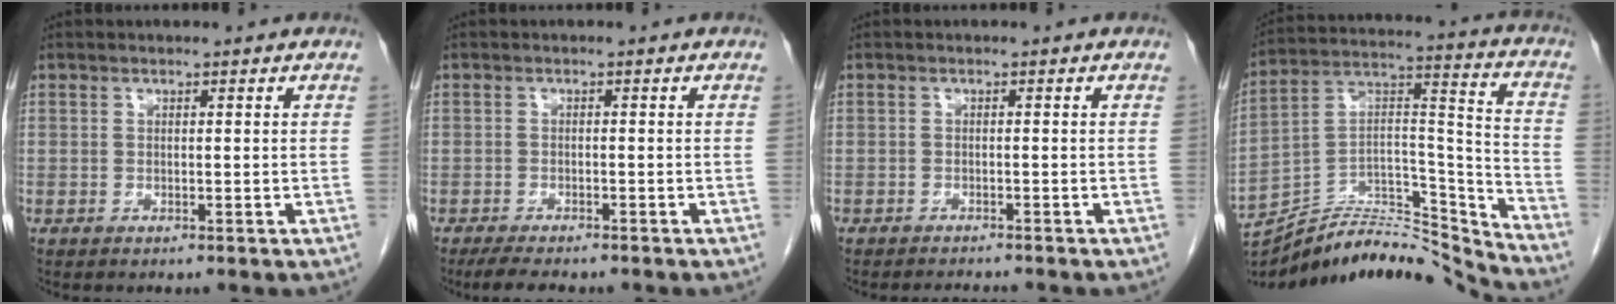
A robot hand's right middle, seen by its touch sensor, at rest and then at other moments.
{"total": 5.0, "force": [-4.2, 0.9, 2.6], "torque": [-0.043, -0.011, -0.062]}
{"total": 2.2, "force": [-2.1, 0.0, 0.4], "torque": [-0.005, -0.007, -0.031]}
{"total": 22.7, "force": [-22.0, 1.9, 5.6], "torque": [-0.108, 0.038, -0.357]}